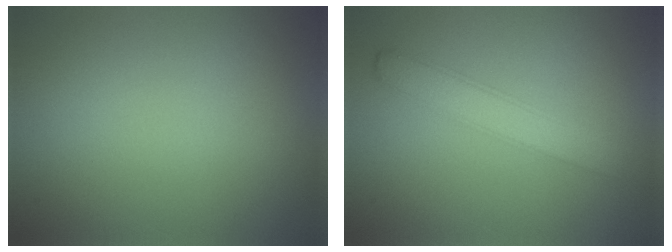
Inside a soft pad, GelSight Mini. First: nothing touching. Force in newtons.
{"total": 2.6, "press": 2.6, "slide": 0.2}